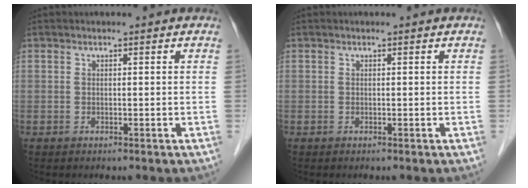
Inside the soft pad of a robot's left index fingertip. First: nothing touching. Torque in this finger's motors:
{"motor_torque": [0.00, 0.00, 0.00, 0.00]}